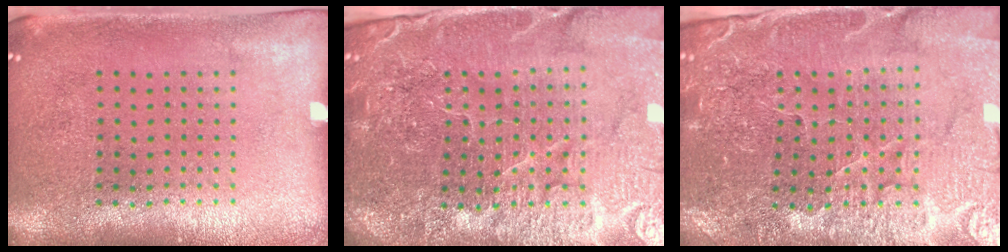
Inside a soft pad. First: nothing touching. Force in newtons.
{"total": 5.7, "press": 5.1, "slide": 2.4}
{"total": 3.7, "press": 3.7, "slide": 0.5}